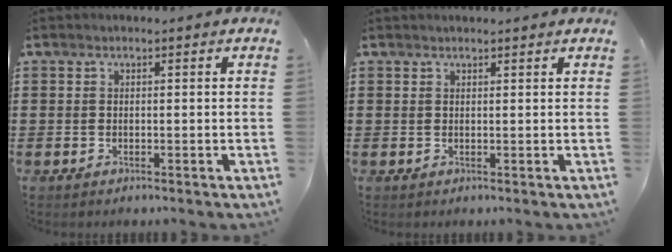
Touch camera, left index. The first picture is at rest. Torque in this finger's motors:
{"motor_torque": [0.51, -0.51, 0.24, 0.03]}